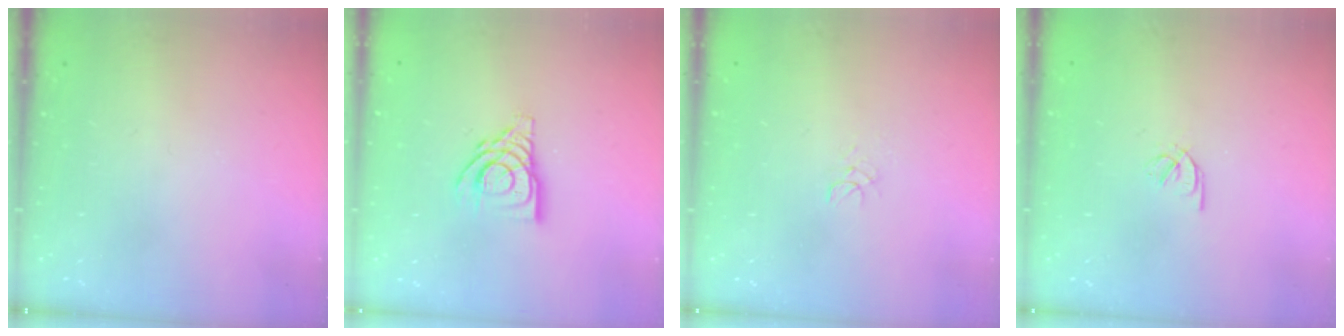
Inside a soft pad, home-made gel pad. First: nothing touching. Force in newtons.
{"total": 11.8, "press": 11.7, "slide": 1.1}
{"total": 3.0, "press": 3.0, "slide": 0.2}
{"total": 1.6, "press": 1.6, "slide": 0.3}